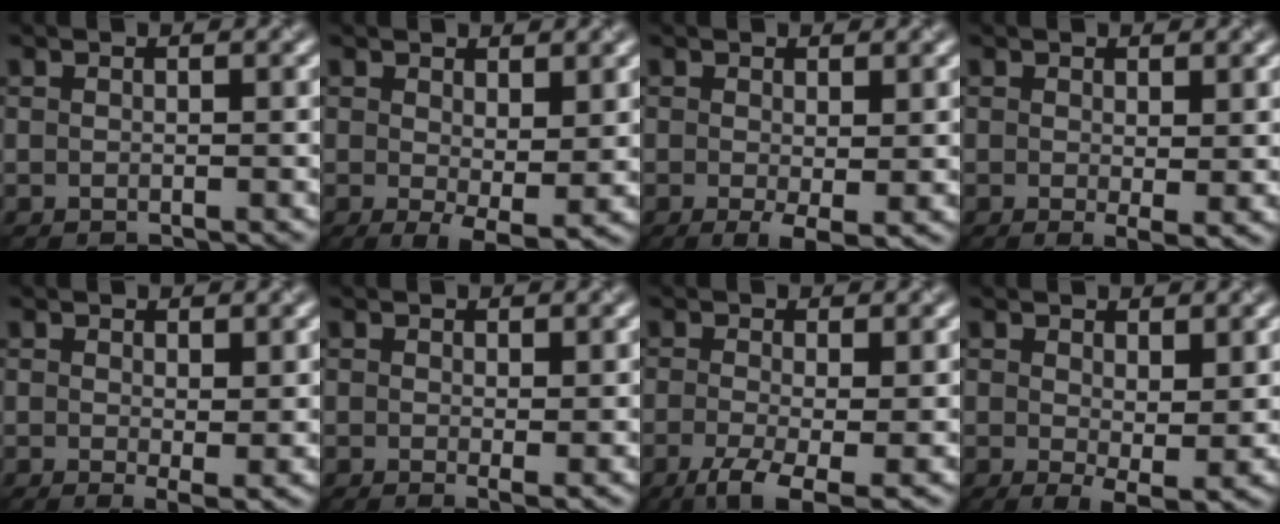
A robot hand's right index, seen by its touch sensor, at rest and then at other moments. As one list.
[{"total": 3.5, "force": [0.3, 1.3, 3.3], "torque": [-0.054, -0.014, 0.010]}, {"total": 2.5, "force": [-0.5, 0.5, 2.4], "torque": [-0.044, -0.012, -0.006]}, {"total": 1.8, "force": [0.1, 0.3, 1.8], "torque": [-0.028, -0.014, 0.007]}, {"total": 2.1, "force": [0.4, 0.6, 2.0], "torque": [-0.032, -0.014, 0.013]}, {"total": 1.3, "force": [0.2, 0.2, 1.3], "torque": [-0.019, -0.009, 0.006]}, {"total": 5.4, "force": [-2.2, 1.7, 4.6], "torque": [-0.095, -0.012, -0.036]}, {"total": 3.6, "force": [0.6, 1.4, 3.3], "torque": [-0.053, -0.014, 0.016]}]